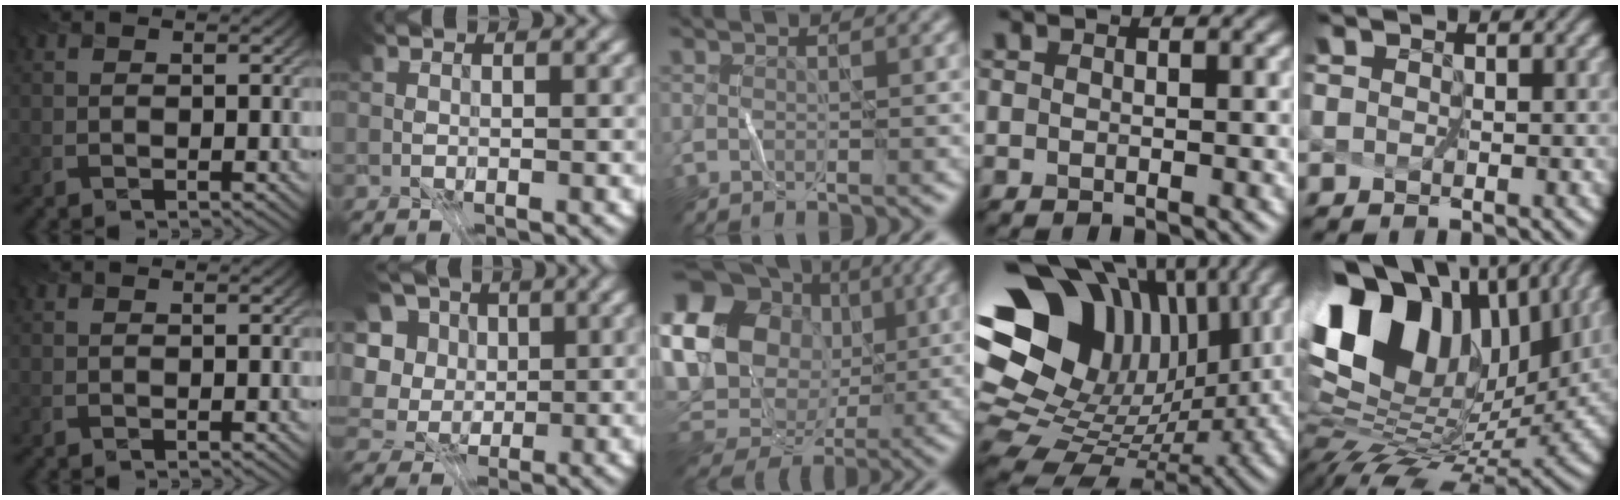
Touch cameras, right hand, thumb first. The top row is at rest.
{"index": {"total": 5.5, "force": [-0.1, 4.9, 2.5], "torque": [-0.094, 0.018, -0.011]}, "middle": {"total": 21.9, "force": [3.6, 19.0, 10.2], "torque": [-0.237, 0.031, 0.037]}, "ring": {"total": 17.7, "force": [6.3, 13.0, 10.2], "torque": [-0.211, 0.031, 0.141]}, "little": {"total": 16.6, "force": [4.6, 10.6, 12.0], "torque": [-0.221, 0.016, 0.117]}}